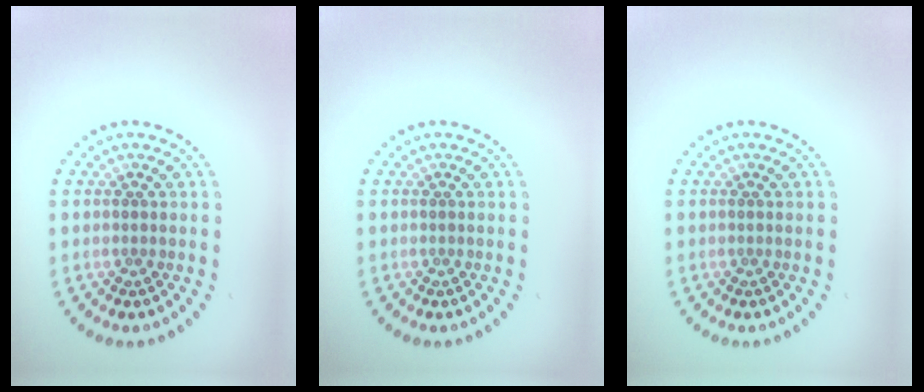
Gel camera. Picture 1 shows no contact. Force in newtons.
{"total": 0.0}
{"total": 0.0}